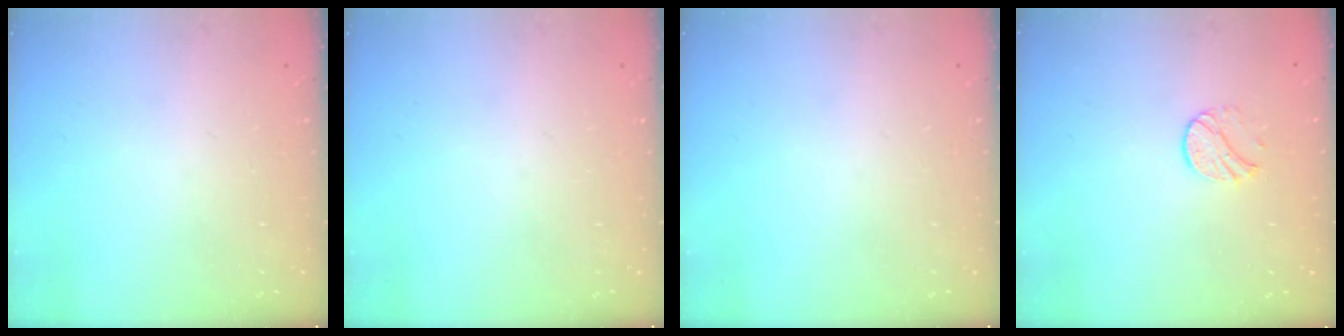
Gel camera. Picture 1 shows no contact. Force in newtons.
{"total": 0.0}
{"total": 0.0}
{"total": 7.5, "press": 7.5, "slide": 0.8}